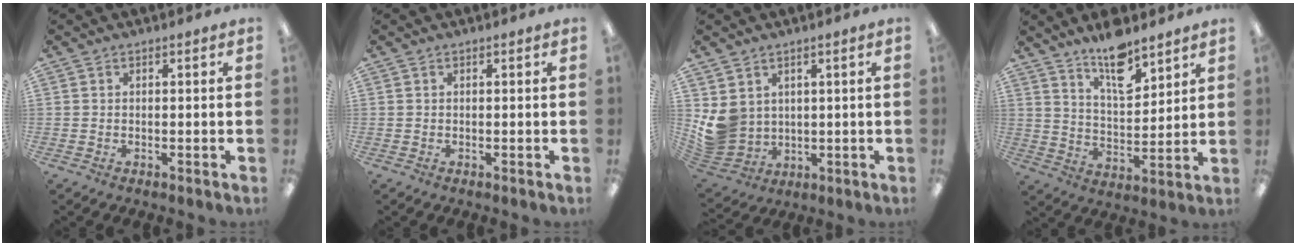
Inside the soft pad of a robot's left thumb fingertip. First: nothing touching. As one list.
[{"total": 0.0}, {"total": 7.6, "force": [2.3, 6.9, 2.2], "torque": [-0.066, -0.013, 0.054]}, {"total": 11.7, "force": [9.0, 4.3, 6.0], "torque": [-0.085, -0.056, 0.157]}]